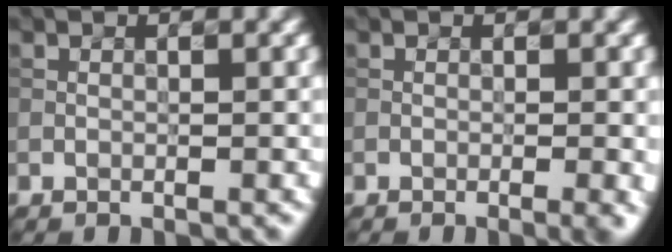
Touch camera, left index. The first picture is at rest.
{"total": 2.5, "force": [-0.7, 0.8, 2.2], "torque": [-0.014, 0.013, -0.004]}